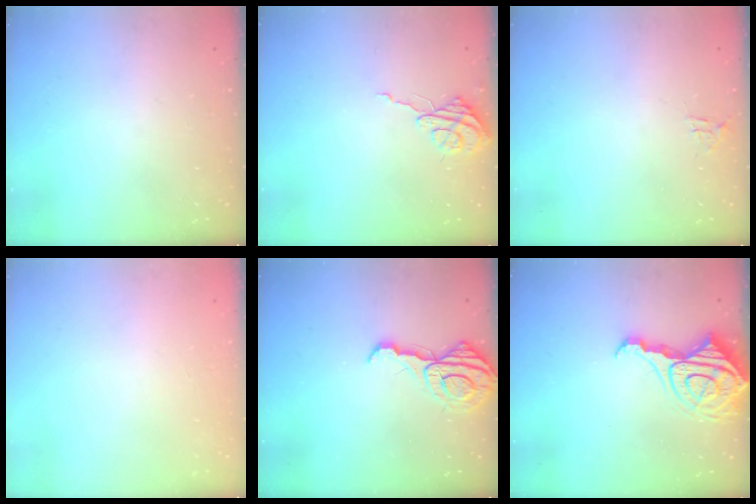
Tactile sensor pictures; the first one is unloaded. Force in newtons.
{"total": 6.9, "press": 6.9, "slide": 0.6}
{"total": 4.2, "press": 4.1, "slide": 0.3}
{"total": 0.0}
{"total": 11.1, "press": 11.1, "slide": 1.2}
{"total": 14.6, "press": 14.5, "slide": 1.4}